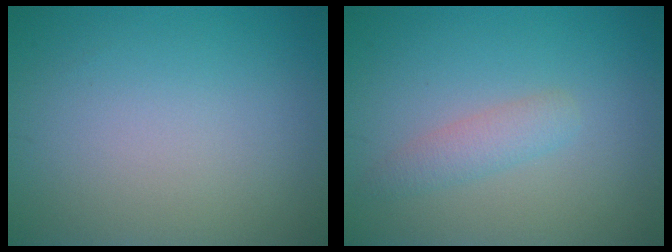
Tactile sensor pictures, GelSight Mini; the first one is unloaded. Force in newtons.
{"total": 1.9, "press": 1.9, "slide": 0.1}